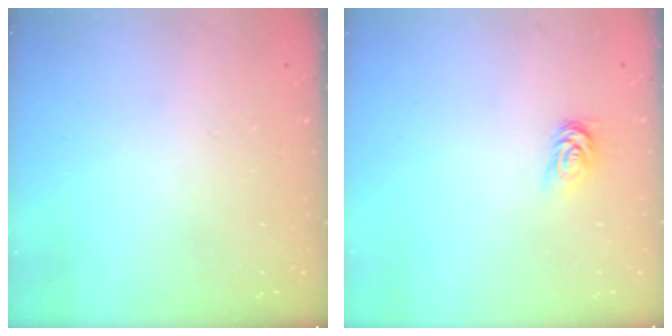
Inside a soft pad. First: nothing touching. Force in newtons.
{"total": 2.5, "press": 2.5, "slide": 0.4}